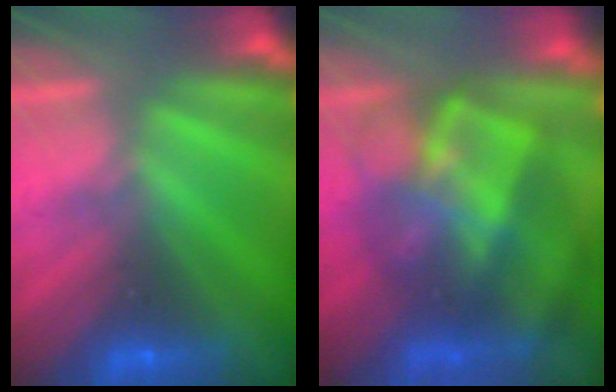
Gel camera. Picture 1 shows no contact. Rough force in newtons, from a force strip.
{"total": 8.2}